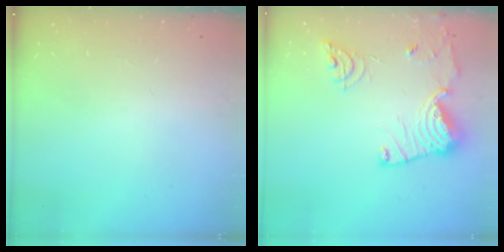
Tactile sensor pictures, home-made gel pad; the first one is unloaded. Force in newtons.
{"total": 15.7, "press": 15.6, "slide": 1.7}